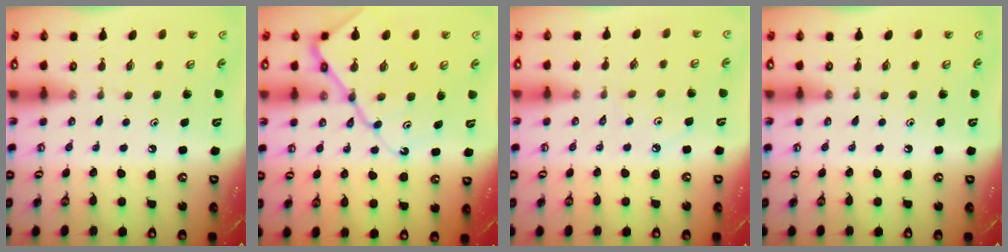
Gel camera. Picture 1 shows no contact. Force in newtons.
{"total": 14.5, "press": 14.4, "slide": 1.3}
{"total": 2.6, "press": 2.5, "slide": 0.5}
{"total": 0.0}